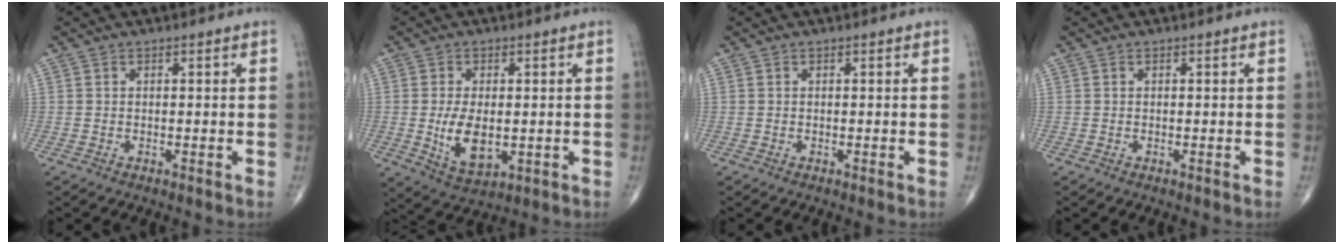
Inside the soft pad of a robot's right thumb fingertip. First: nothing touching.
{"total": 8.5, "force": [-0.7, 4.7, 7.0], "torque": [-0.120, -0.014, -0.001]}
{"total": 0.0}
{"total": 0.0}